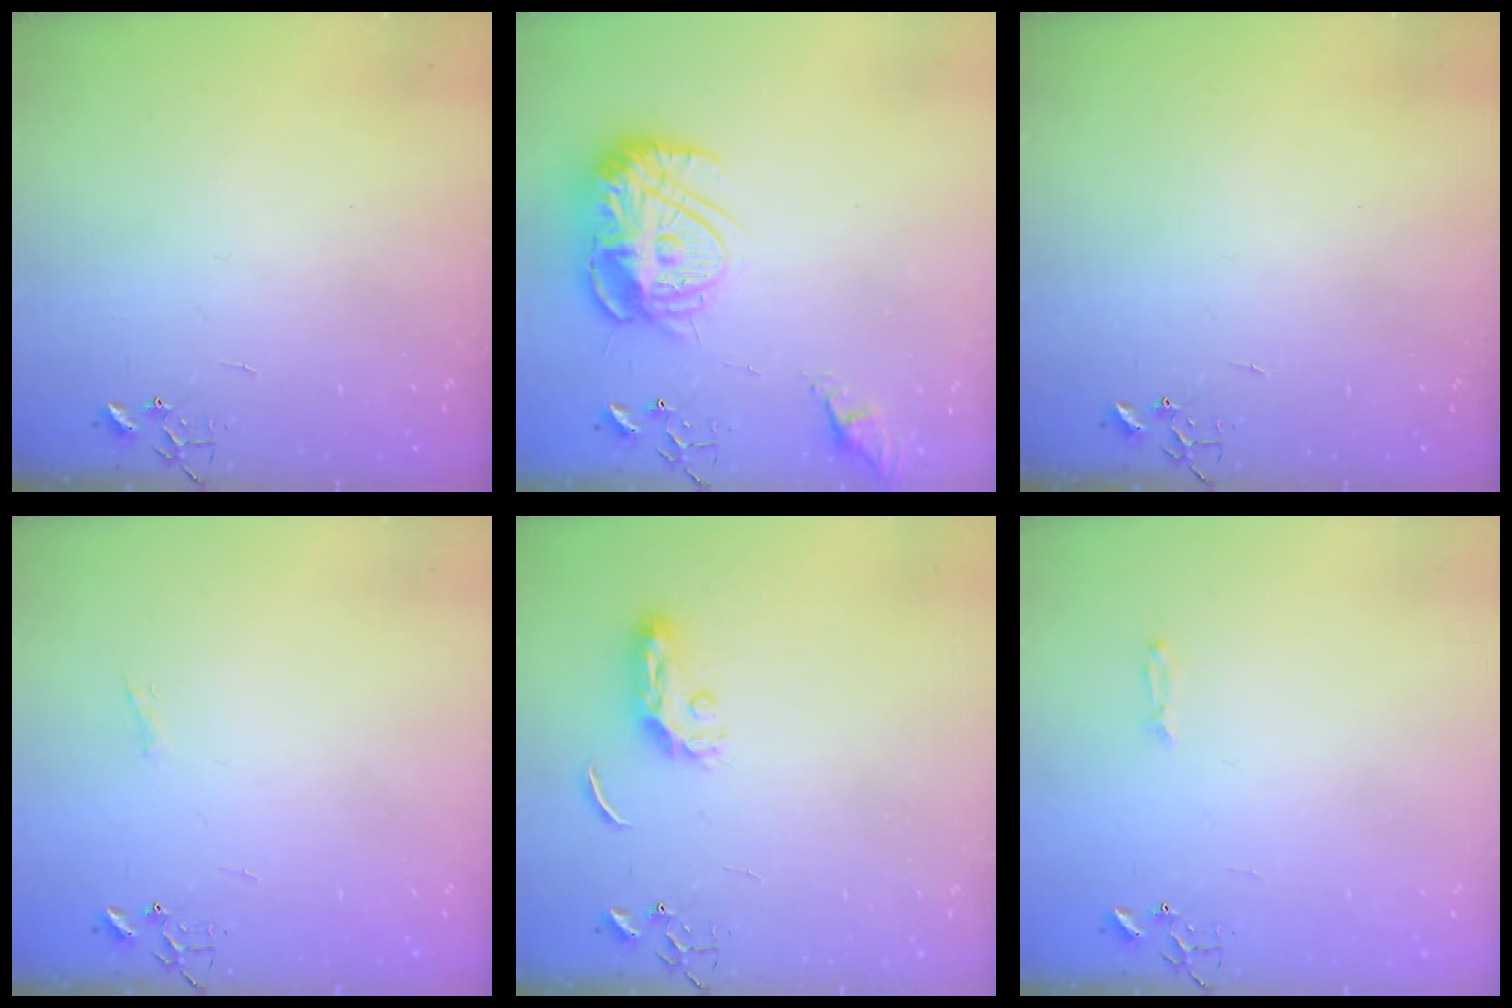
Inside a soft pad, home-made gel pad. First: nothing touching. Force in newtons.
{"total": 17.2, "press": 17.1, "slide": 1.8}
{"total": 0.0}
{"total": 3.4, "press": 3.4, "slide": 0.3}
{"total": 7.6, "press": 7.6, "slide": 0.4}
{"total": 3.5, "press": 3.5, "slide": 0.4}